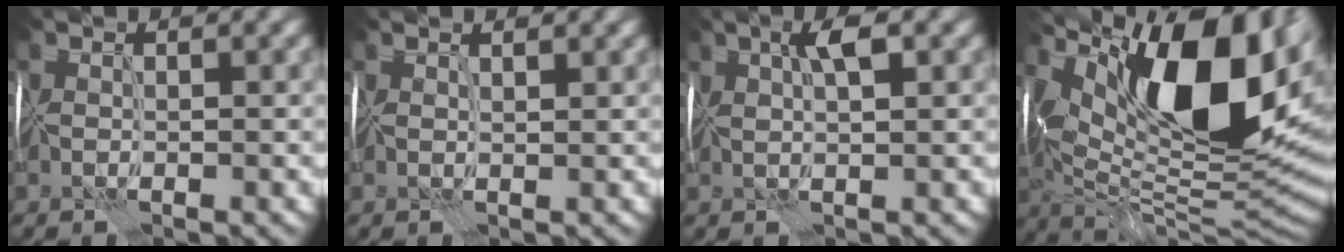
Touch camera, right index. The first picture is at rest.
{"total": 1.0, "force": [0.8, 0.0, 0.5], "torque": [-0.006, -0.001, 0.011]}
{"total": 2.9, "force": [1.2, 0.6, 2.6], "torque": [-0.050, 0.009, 0.018]}
{"total": 16.9, "force": [5.2, 7.8, 14.0], "torque": [-0.204, 0.002, 0.085]}